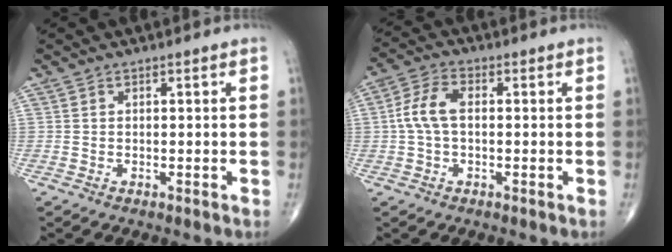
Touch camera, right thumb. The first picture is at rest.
{"total": 6.3, "force": [0.1, 3.5, 5.3], "torque": [-0.119, 0.021, -0.004]}